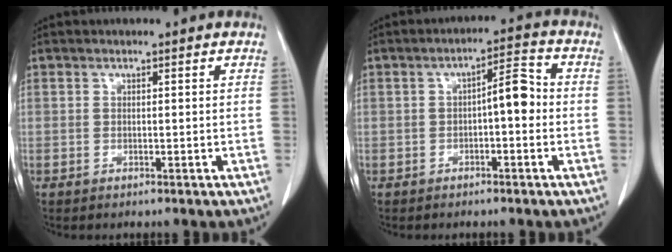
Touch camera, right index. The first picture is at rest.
{"total": 5.2, "force": [-0.5, 1.4, 5.0], "torque": [-0.072, 0.024, -0.010]}